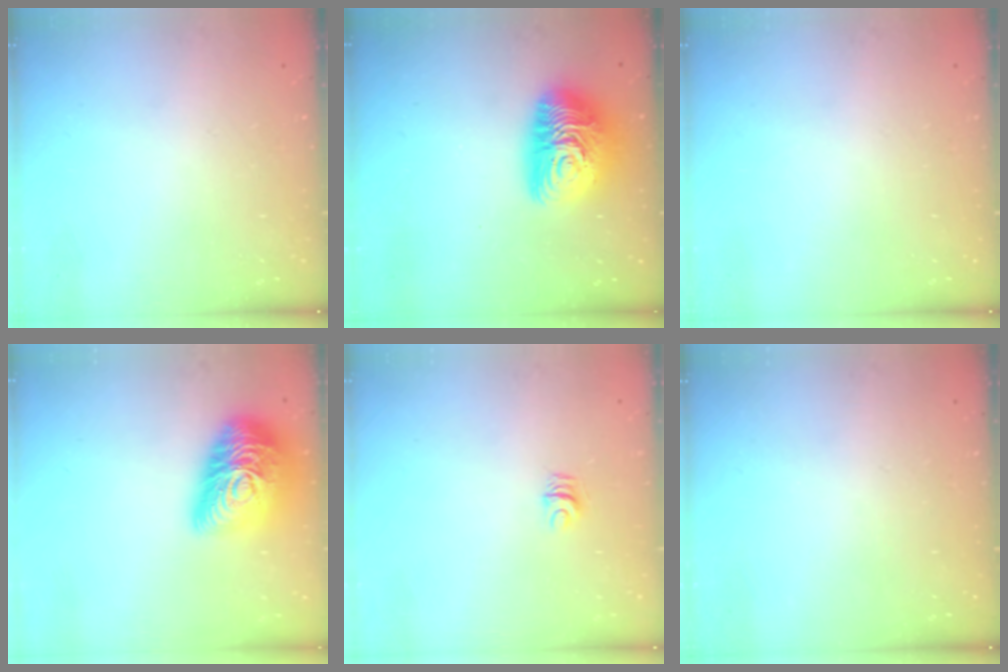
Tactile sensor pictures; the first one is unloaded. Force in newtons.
{"total": 12.9, "press": 12.9, "slide": 0.9}
{"total": 0.0}
{"total": 21.3, "press": 21.2, "slide": 1.0}
{"total": 4.6, "press": 4.5, "slide": 0.5}
{"total": 0.0}